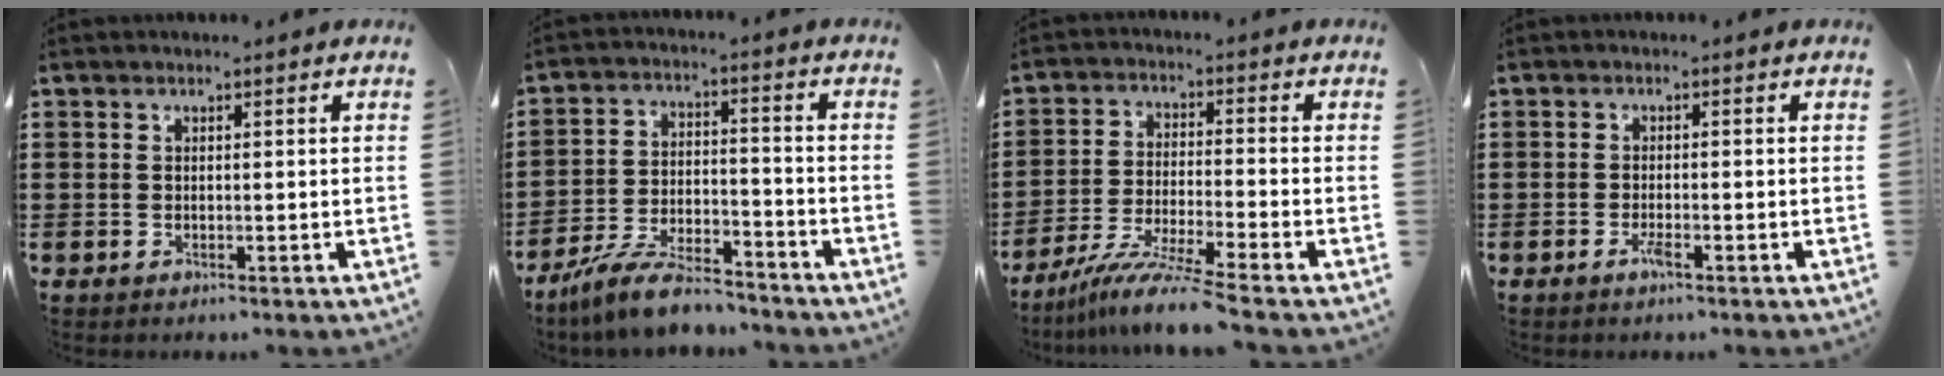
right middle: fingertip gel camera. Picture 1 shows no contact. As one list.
[{"total": 8.4, "force": [-7.5, 1.3, 3.4], "torque": [-0.071, 0.013, -0.146]}, {"total": 7.8, "force": [-6.6, -0.4, 4.2], "torque": [-0.089, -0.018, -0.129]}, {"total": 1.8, "force": [-1.0, 0.2, 1.4], "torque": [-0.033, -0.005, -0.020]}]